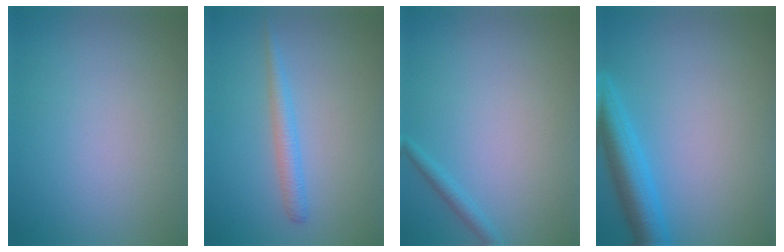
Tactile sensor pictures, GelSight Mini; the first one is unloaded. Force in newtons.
{"total": 2.0, "press": 2.0, "slide": 0.0}
{"total": 1.1, "press": 1.1, "slide": 0.1}
{"total": 4.7, "press": 4.7, "slide": 0.3}